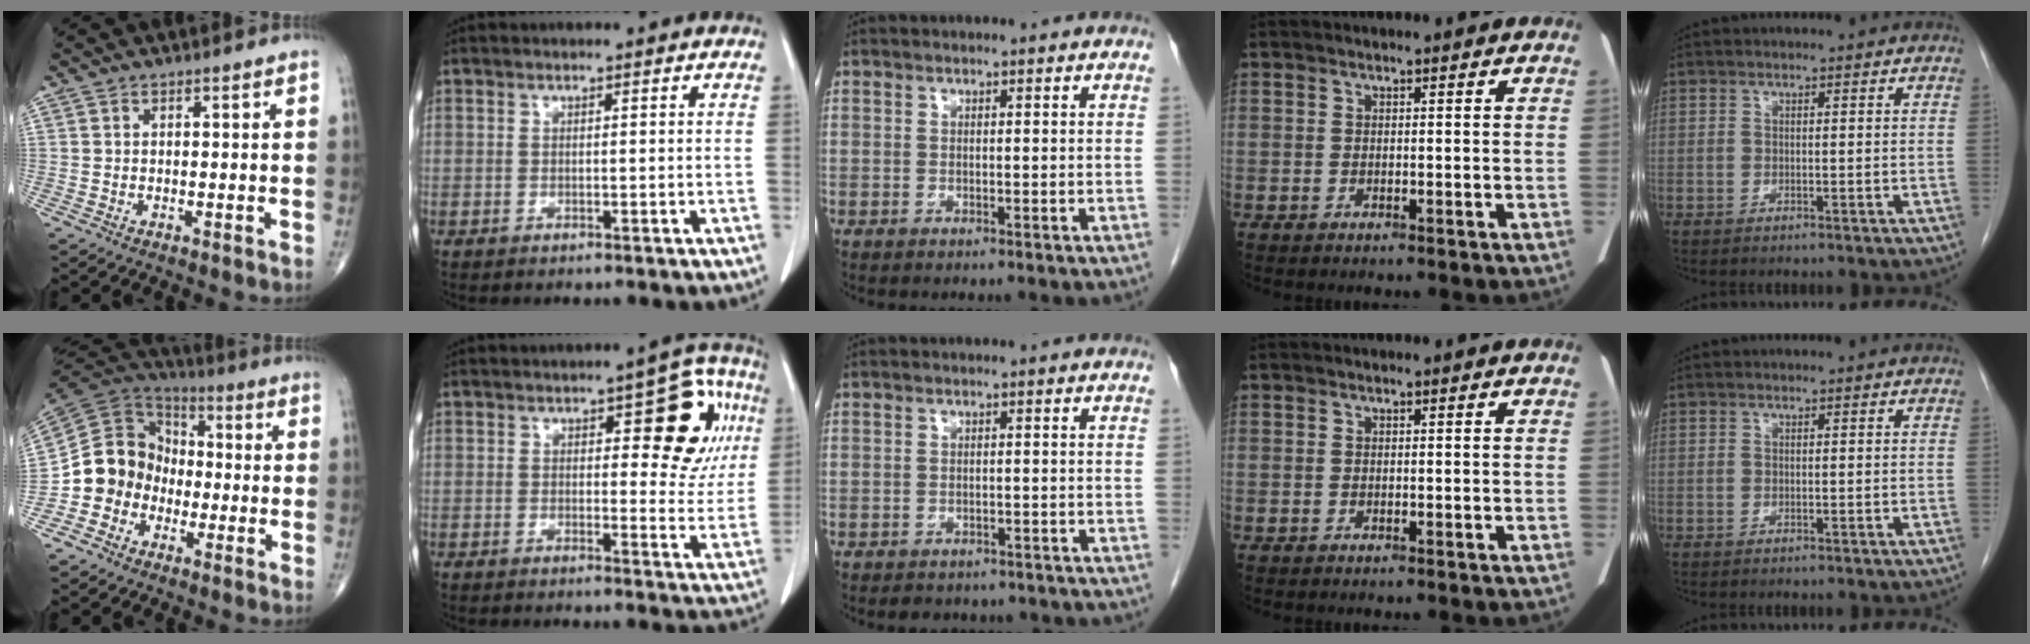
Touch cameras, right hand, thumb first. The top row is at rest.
{"thumb": {"total": 12.3, "force": [-3.9, 10.8, 4.3], "torque": [-0.048, 0.069, -0.081]}, "index": {"total": 11.1, "force": [3.6, 4.3, 9.5], "torque": [-0.095, 0.020, 0.042]}, "middle": {"total": 6.6, "force": [-5.7, 2.8, 1.8], "torque": [-0.019, 0.005, -0.059]}}